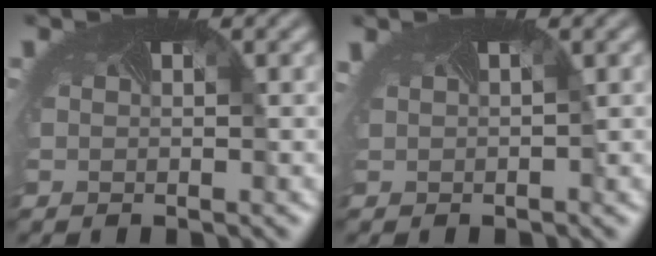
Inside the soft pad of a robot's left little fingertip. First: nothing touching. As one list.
[{"total": 2.3, "force": [1.0, 1.1, 1.8], "torque": [-0.032, 0.008, 0.009]}]